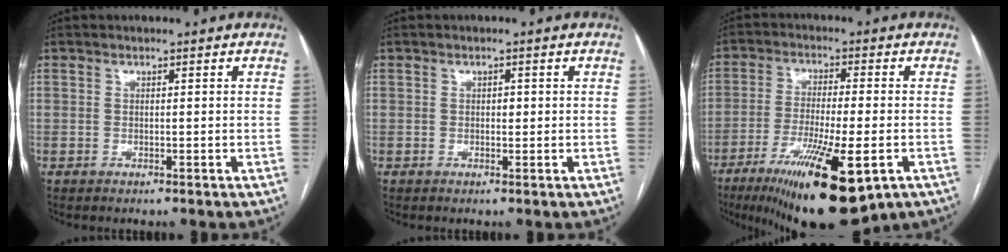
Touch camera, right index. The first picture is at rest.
{"total": 0.9, "force": [0.0, 0.6, 0.7], "torque": [-0.008, 0.002, 0.000]}
{"total": 18.0, "force": [-9.2, 3.4, 15.0], "torque": [-0.222, -0.040, -0.142]}